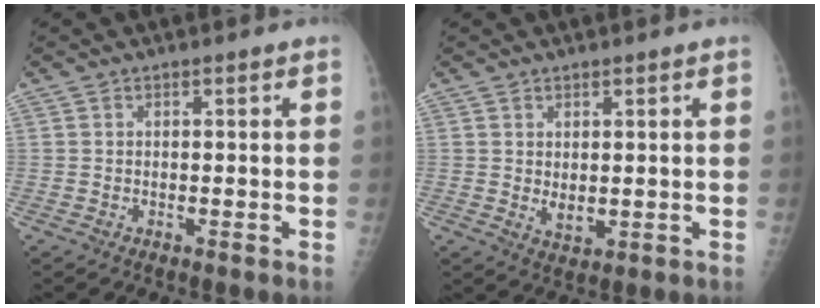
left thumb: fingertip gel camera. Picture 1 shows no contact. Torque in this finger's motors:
{"motor_torque": [-0.01, 0.03, -0.06, -0.11, 0.01]}